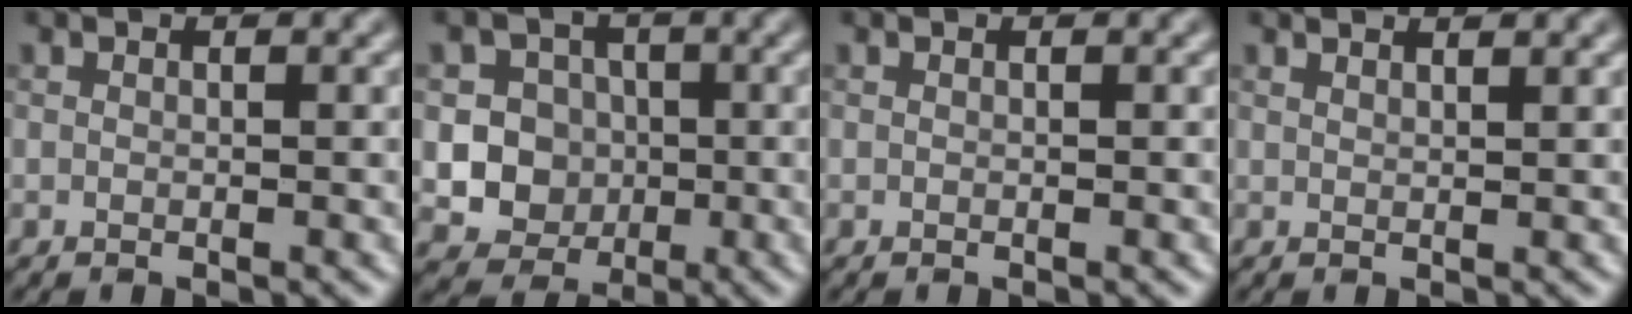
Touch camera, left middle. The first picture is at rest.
{"total": 6.8, "force": [-0.4, 6.5, 2.0], "torque": [-0.020, 0.025, -0.028]}
{"total": 0.0}
{"total": 2.3, "force": [1.7, 0.8, 1.2], "torque": [0.003, 0.003, 0.004]}